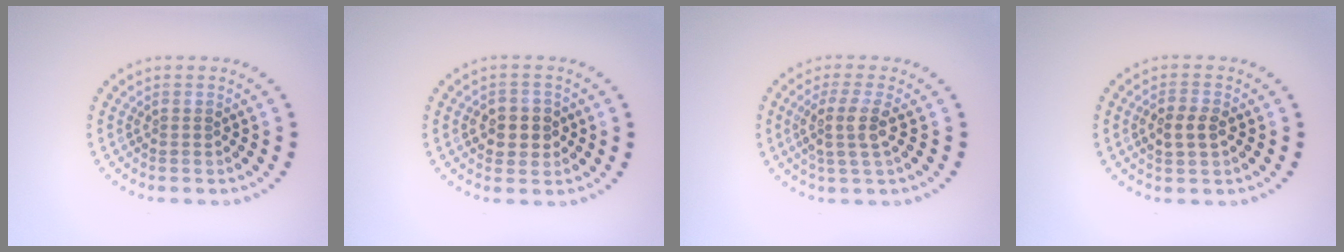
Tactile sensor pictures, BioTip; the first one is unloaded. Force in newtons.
{"total": 2.9, "press": 2.8, "slide": 0.6}
{"total": 3.0, "press": 2.4, "slide": 1.8}
{"total": 2.4, "press": 2.4, "slide": 0.3}